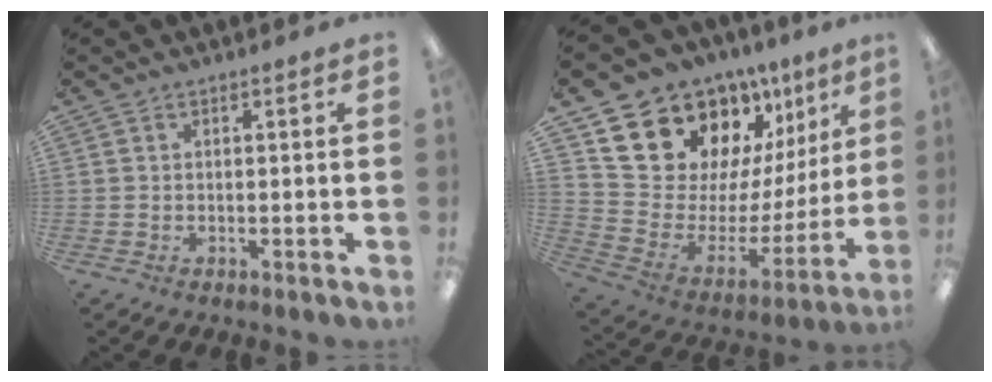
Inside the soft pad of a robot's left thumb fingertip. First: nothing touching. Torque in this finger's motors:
{"motor_torque": [0.28, 0.87, 1.17, -1.60, 0.09]}